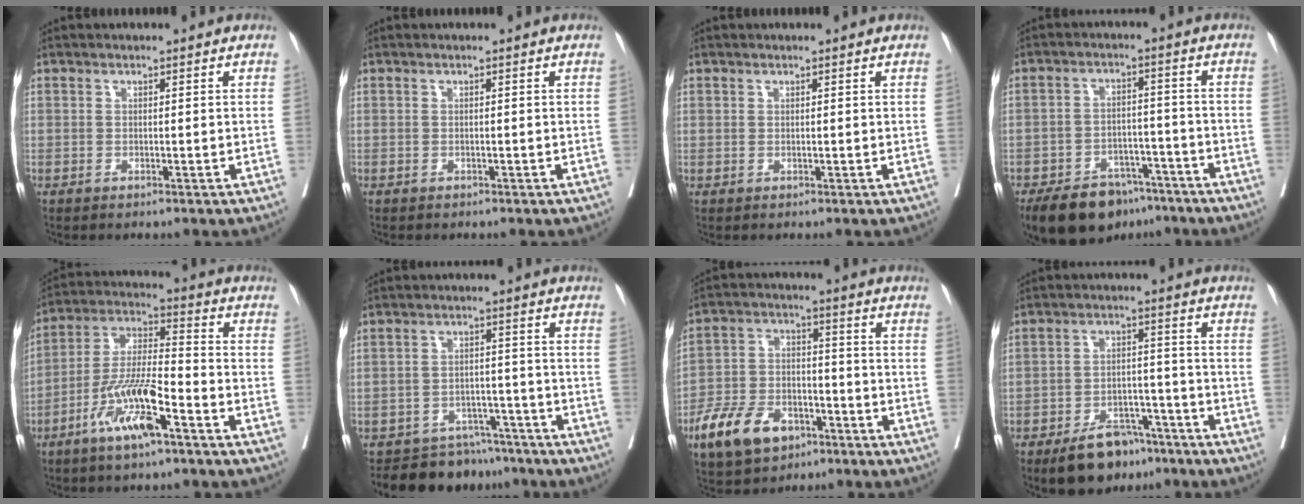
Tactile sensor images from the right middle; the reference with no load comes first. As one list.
[{"total": 0.0}, {"total": 0.6, "force": [0.3, 0.5, 0.0], "torque": [0.009, 0.003, 0.002]}, {"total": 12.3, "force": [-9.4, 6.1, 5.0], "torque": [-0.076, 0.003, -0.148]}, {"total": 11.6, "force": [-6.1, 1.9, 9.6], "torque": [-0.195, -0.008, -0.119]}, {"total": 8.4, "force": [-7.6, 3.6, 0.2], "torque": [0.013, 0.019, -0.109]}, {"total": 11.1, "force": [-6.5, 6.4, 6.3], "torque": [-0.128, 0.004, -0.113]}, {"total": 9.4, "force": [-7.1, 4.6, 4.2], "torque": [-0.063, 0.002, -0.115]}]